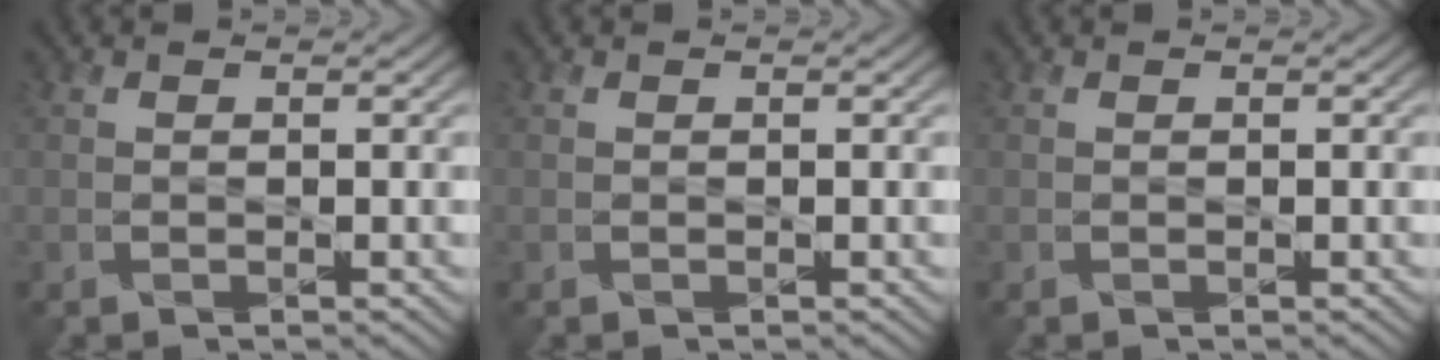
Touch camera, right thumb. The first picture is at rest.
{"total": 0.0}
{"total": 0.0}